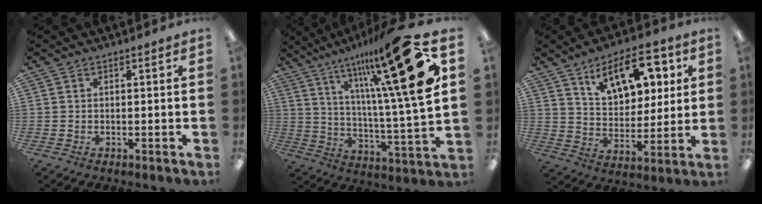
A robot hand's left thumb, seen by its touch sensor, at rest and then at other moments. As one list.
[{"total": 25.9, "force": [13.9, 4.6, 21.4], "torque": [-0.333, -0.077, 0.212]}, {"total": 14.5, "force": [8.6, 7.6, 8.9], "torque": [-0.130, -0.026, 0.151]}]